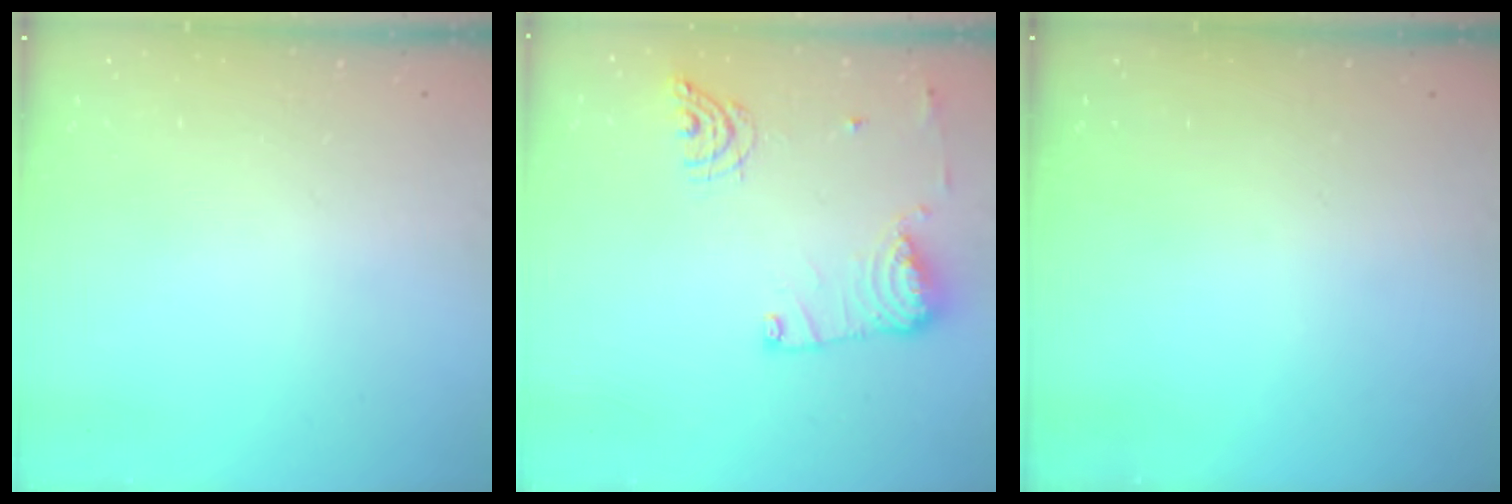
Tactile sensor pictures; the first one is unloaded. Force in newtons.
{"total": 13.4, "press": 13.4, "slide": 0.6}
{"total": 0.0}